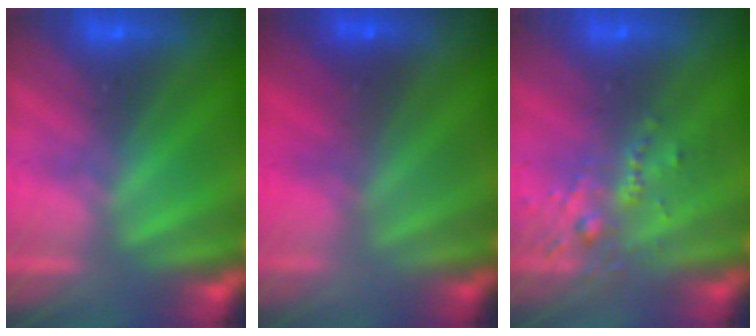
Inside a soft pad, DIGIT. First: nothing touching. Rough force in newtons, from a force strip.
{"total": 1.6}
{"total": 2.6}